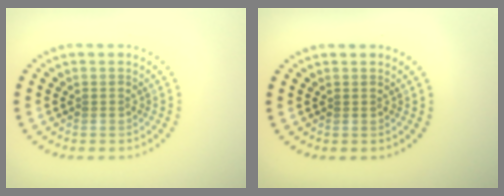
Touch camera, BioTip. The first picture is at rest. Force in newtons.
{"total": 0.0}